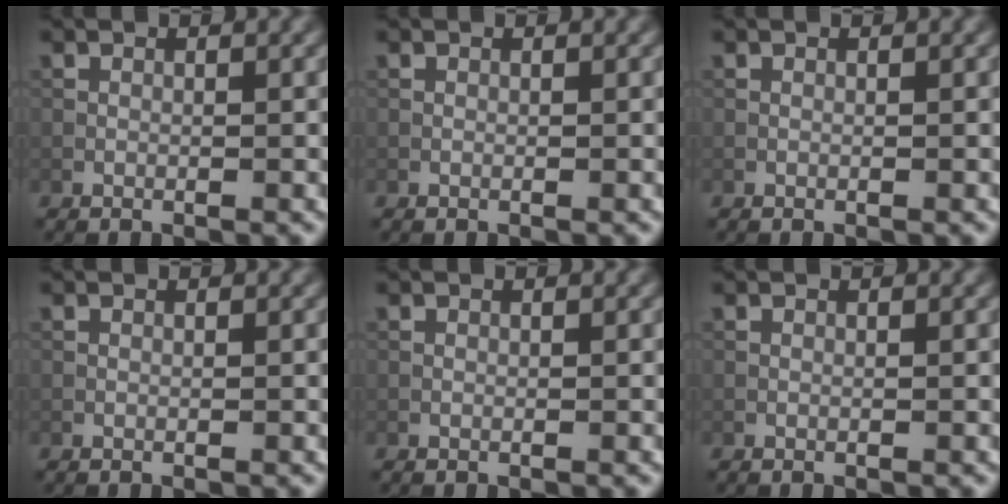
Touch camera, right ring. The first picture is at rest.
{"total": 0.0}
{"total": 0.0}
{"total": 0.0}
{"total": 0.0}
{"total": 0.0}